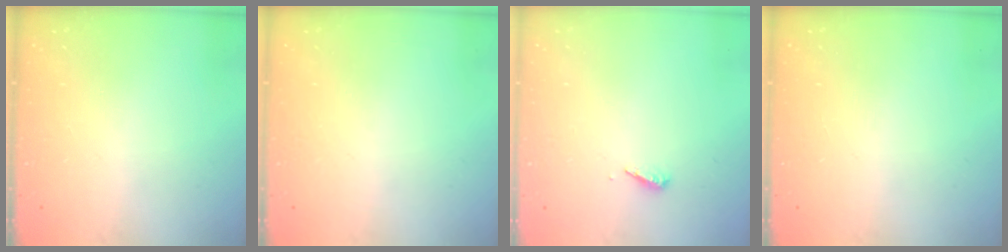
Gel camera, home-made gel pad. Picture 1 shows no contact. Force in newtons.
{"total": 0.0}
{"total": 2.8, "press": 2.8, "slide": 0.2}
{"total": 0.0}